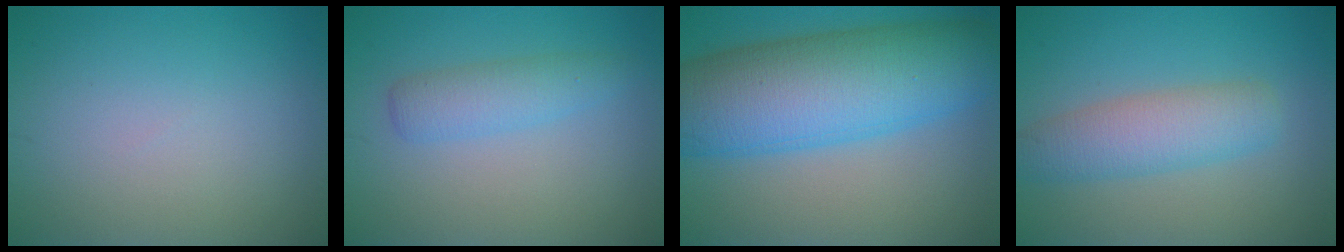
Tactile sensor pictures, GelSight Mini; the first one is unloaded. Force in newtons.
{"total": 2.8, "press": 2.7, "slide": 0.2}
{"total": 12.7, "press": 12.7, "slide": 0.2}
{"total": 4.5, "press": 4.5, "slide": 0.1}